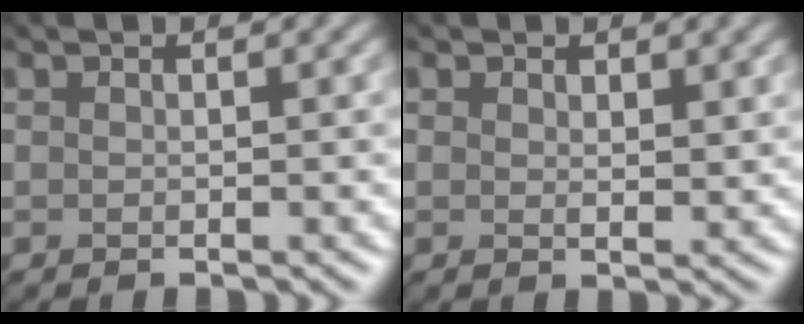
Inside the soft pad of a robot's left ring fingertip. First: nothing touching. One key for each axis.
{"total": 1.5, "fx": 1.1, "fy": 0.7, "fz": 0.7, "tx": -0.011, "ty": -0.006, "tz": 0.017}